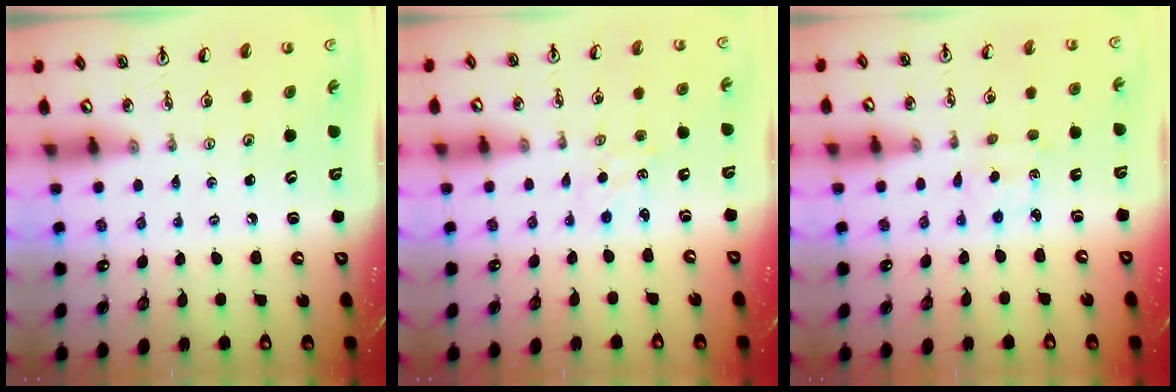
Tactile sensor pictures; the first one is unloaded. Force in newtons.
{"total": 1.6, "press": 1.5, "slide": 0.3}
{"total": 2.5, "press": 2.4, "slide": 0.6}